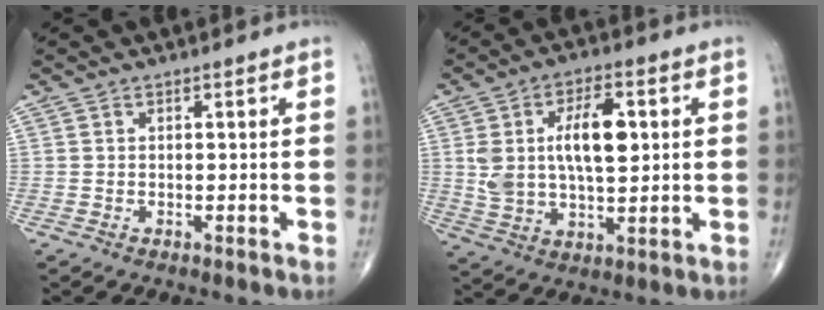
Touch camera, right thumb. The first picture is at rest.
{"total": 13.1, "force": [2.5, 6.5, 11.1], "torque": [-0.186, 0.003, 0.049]}